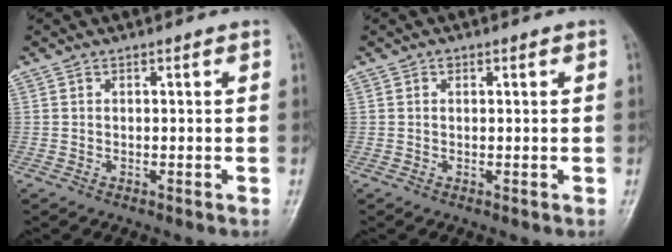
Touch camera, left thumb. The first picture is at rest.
{"total": 0.7, "force": [0.3, 0.5, 0.2], "torque": [0.006, 0.001, 0.003]}